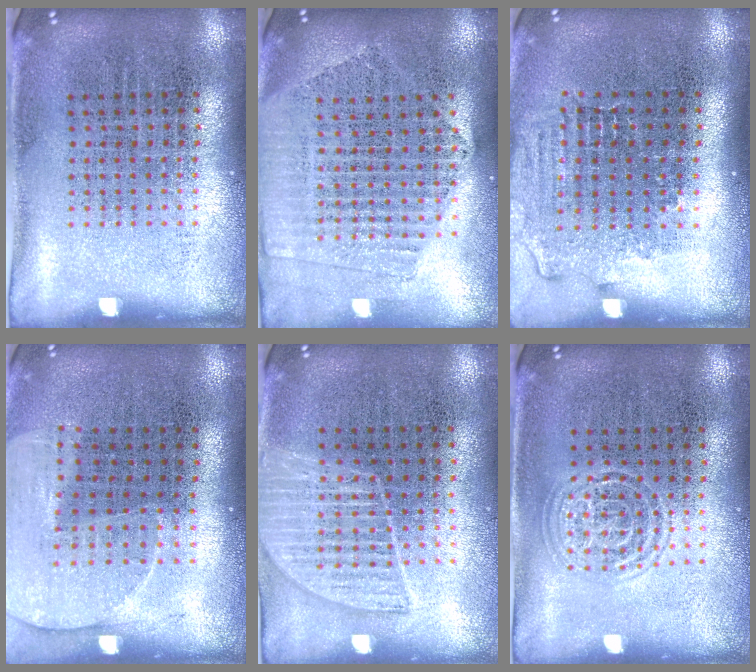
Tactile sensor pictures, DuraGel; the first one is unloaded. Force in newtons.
{"total": 2.1, "press": 1.9, "slide": 0.9}
{"total": 1.4, "press": 1.2, "slide": 0.6}
{"total": 1.3, "press": 1.2, "slide": 0.4}
{"total": 1.4, "press": 1.3, "slide": 0.6}
{"total": 1.3, "press": 1.3, "slide": 0.1}